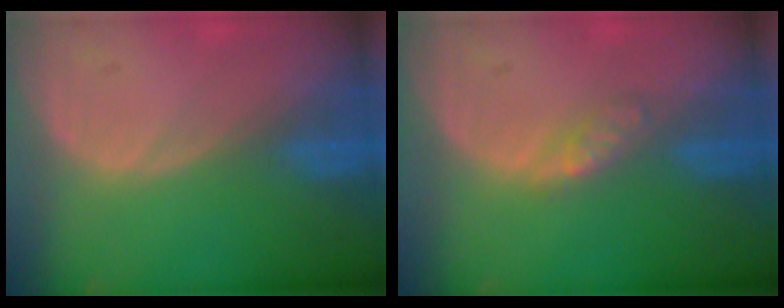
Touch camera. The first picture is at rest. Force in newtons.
{"total": 2.4, "press": 2.4, "slide": 0.2}